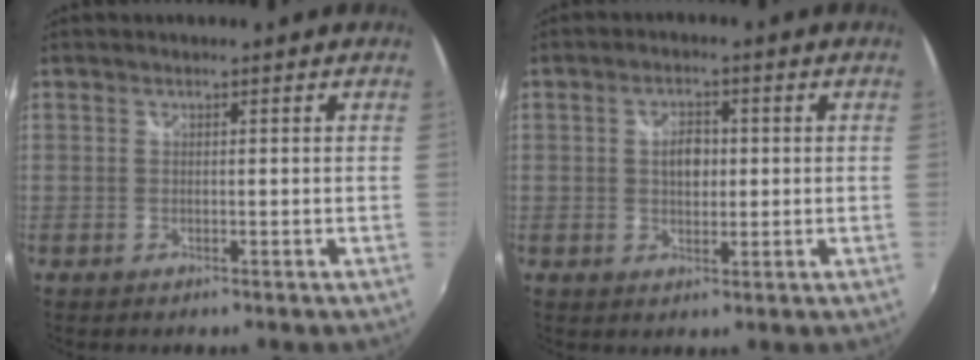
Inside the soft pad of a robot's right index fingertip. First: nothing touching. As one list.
[{"total": 4.3, "force": [0.3, 2.7, 3.3], "torque": [-0.053, 0.007, 0.006]}]